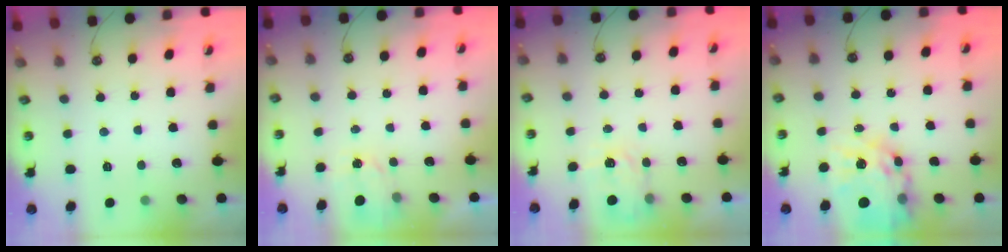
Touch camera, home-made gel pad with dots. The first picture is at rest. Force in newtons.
{"total": 1.7, "press": 1.6, "slide": 0.2}
{"total": 3.5, "press": 3.4, "slide": 0.5}
{"total": 18.6, "press": 18.6, "slide": 1.8}